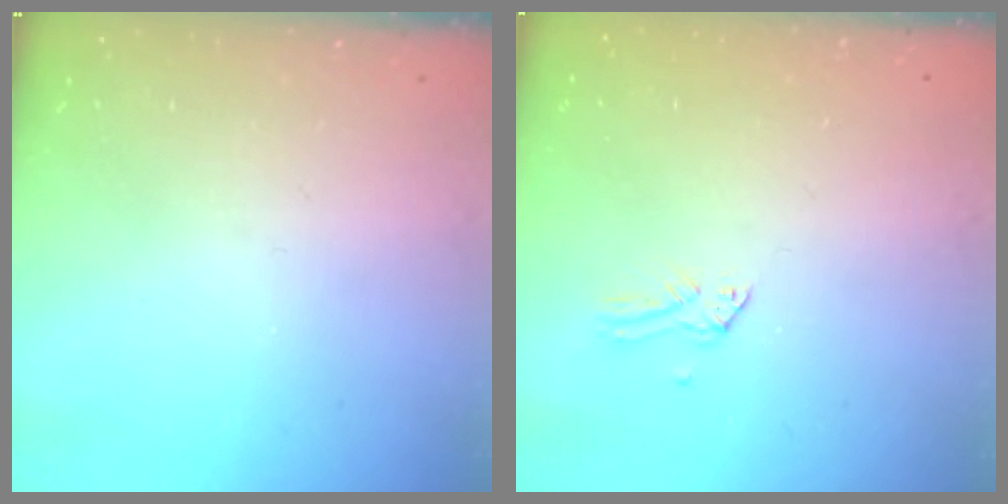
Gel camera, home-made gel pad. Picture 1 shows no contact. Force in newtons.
{"total": 0.0}